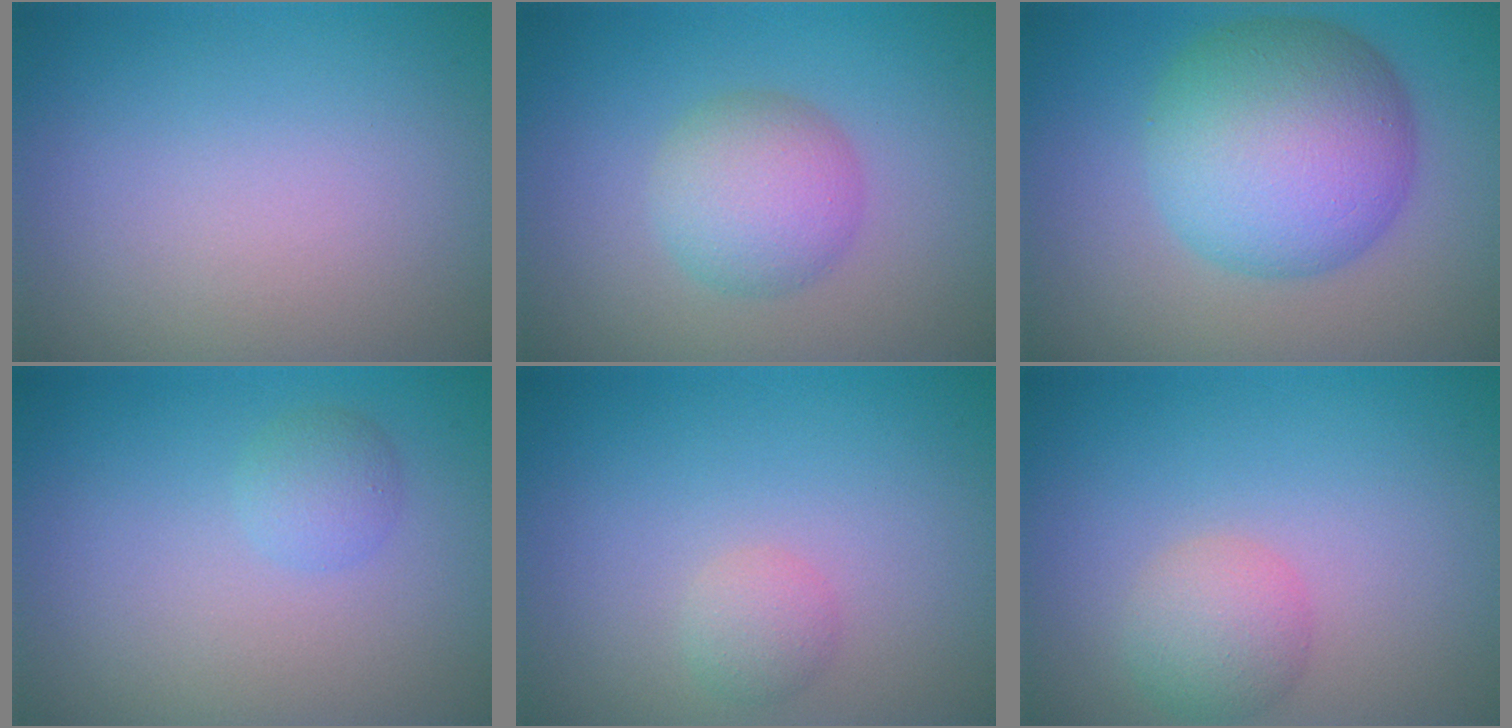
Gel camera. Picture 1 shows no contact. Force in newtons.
{"total": 3.9, "press": 3.9, "slide": 0.2}
{"total": 10.0, "press": 10.0, "slide": 0.2}
{"total": 1.5, "press": 1.5, "slide": 0.1}
{"total": 1.4, "press": 1.4, "slide": 0.1}
{"total": 2.6, "press": 2.6, "slide": 0.1}